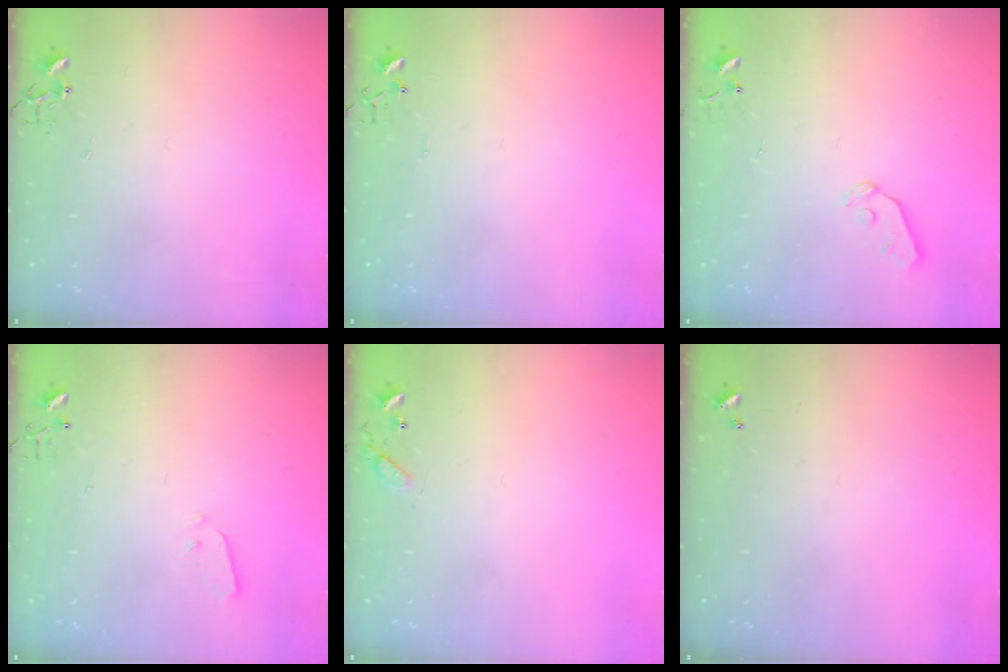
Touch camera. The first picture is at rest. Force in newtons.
{"total": 3.6, "press": 3.6, "slide": 0.4}
{"total": 5.9, "press": 5.8, "slide": 0.7}
{"total": 3.5, "press": 3.5, "slide": 0.2}
{"total": 7.7, "press": 7.6, "slide": 0.5}
{"total": 0.0}